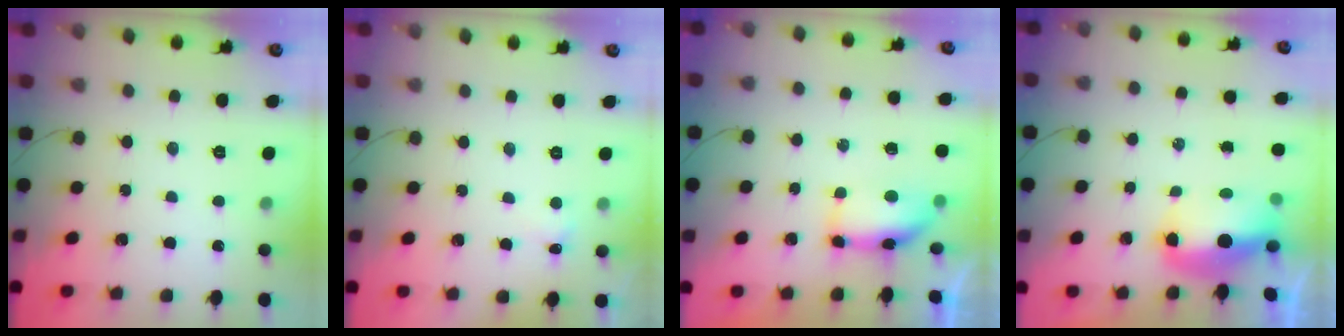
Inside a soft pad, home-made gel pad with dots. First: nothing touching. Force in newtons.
{"total": 3.7, "press": 3.4, "slide": 1.2}
{"total": 6.8, "press": 6.8, "slide": 0.8}
{"total": 8.6, "press": 8.4, "slide": 1.6}